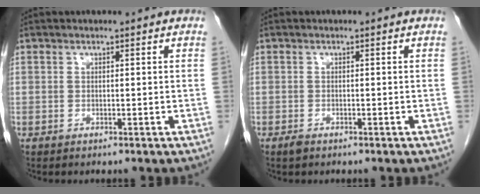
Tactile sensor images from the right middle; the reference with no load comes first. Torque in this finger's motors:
{"motor_torque": [-0.38, -0.02, 0.00, -0.01]}